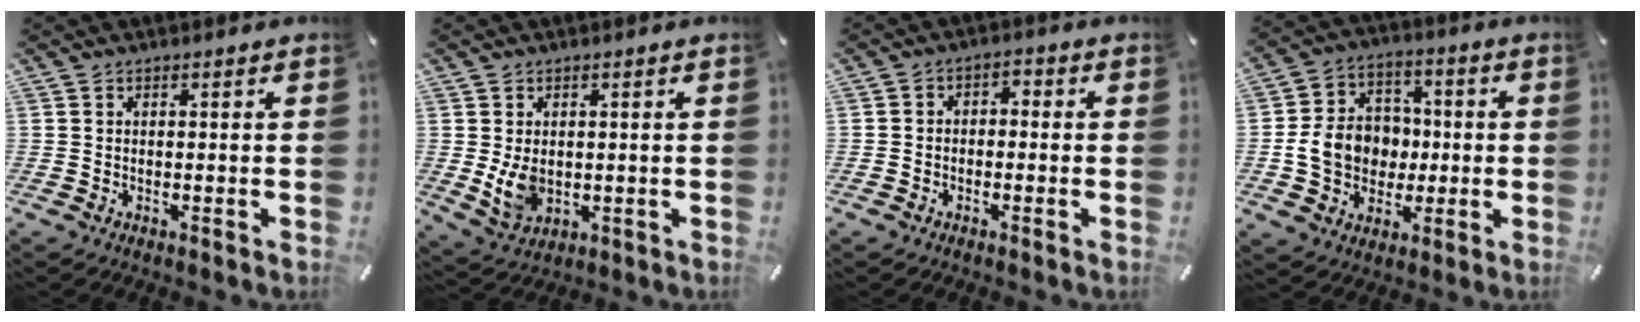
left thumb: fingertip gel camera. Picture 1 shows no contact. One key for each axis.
{"total": 6.2, "fx": 0.6, "fy": 4.7, "fz": 4.0, "tx": -0.089, "ty": -0.010, "tz": 0.008}
{"total": 3.0, "fx": -2.1, "fy": 2.0, "fz": 0.8, "tx": -0.012, "ty": 0.016, "tz": -0.043}
{"total": 11.6, "fx": -1.2, "fy": 10.4, "fz": 5.1, "tx": -0.102, "ty": 0.022, "tz": -0.014}